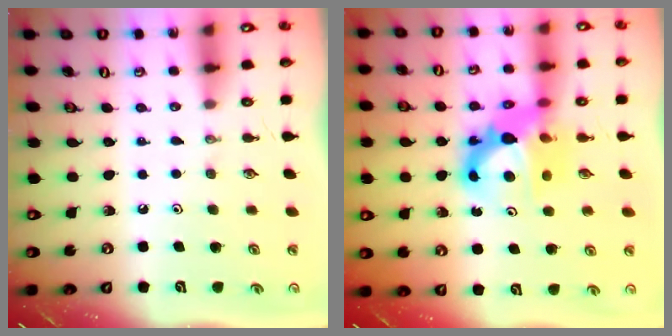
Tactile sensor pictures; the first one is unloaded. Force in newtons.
{"total": 11.9, "press": 11.8, "slide": 1.0}